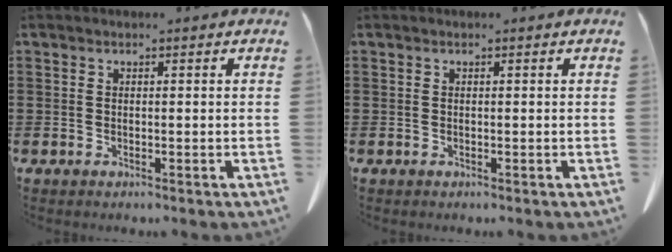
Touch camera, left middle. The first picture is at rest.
{"total": 0.0}